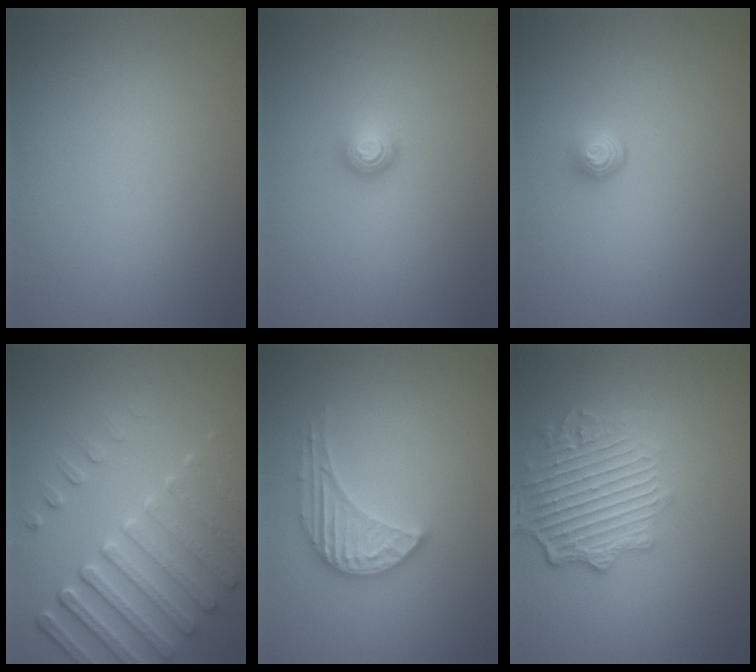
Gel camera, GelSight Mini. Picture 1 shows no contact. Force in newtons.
{"total": 1.4, "press": 1.1, "slide": 1.0}
{"total": 1.5, "press": 1.0, "slide": 1.2}
{"total": 6.8, "press": 5.3, "slide": 4.2}
{"total": 3.9, "press": 3.9, "slide": 0.5}
{"total": 5.7, "press": 4.5, "slide": 3.5}